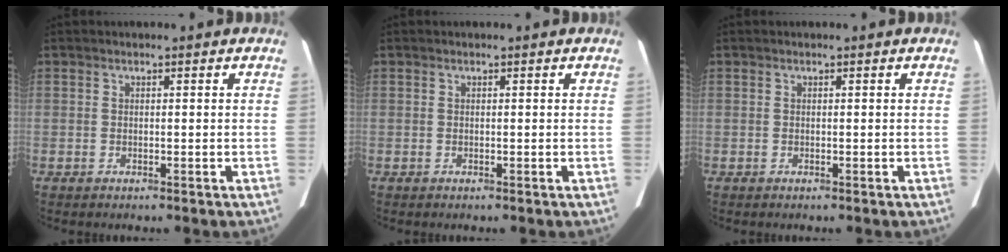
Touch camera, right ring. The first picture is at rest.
{"total": 0.0}
{"total": 0.0}